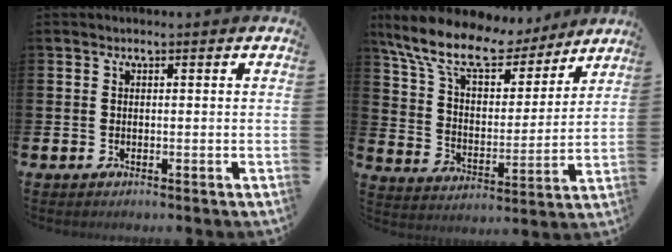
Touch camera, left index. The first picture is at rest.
{"total": 12.5, "force": [10.4, 4.3, 5.4], "torque": [-0.134, -0.061, 0.180]}